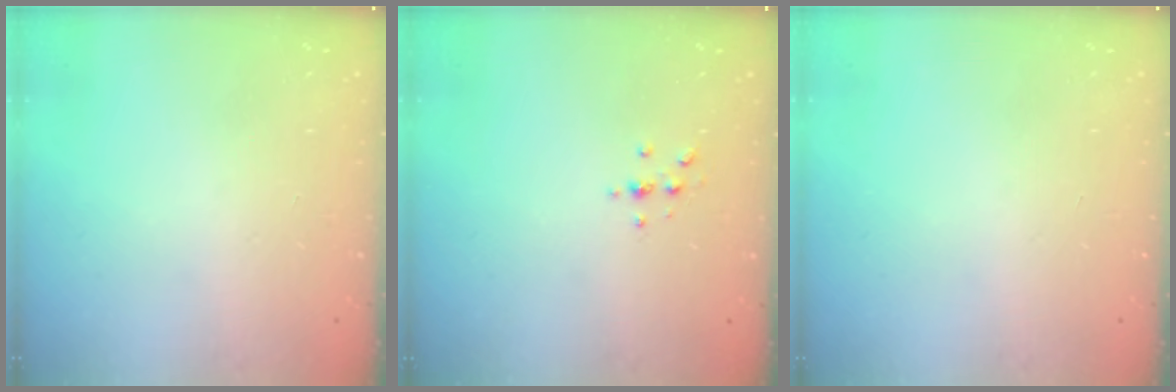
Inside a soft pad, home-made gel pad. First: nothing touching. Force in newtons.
{"total": 2.4, "press": 2.4, "slide": 0.3}
{"total": 0.0}